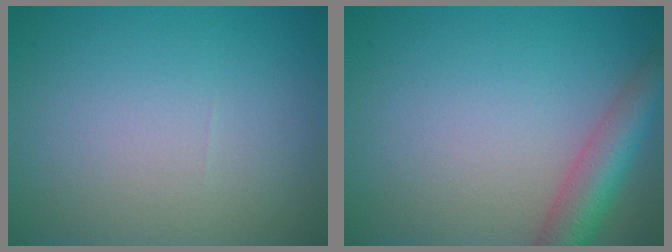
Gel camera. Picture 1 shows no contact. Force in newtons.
{"total": 5.0, "press": 5.0, "slide": 0.2}